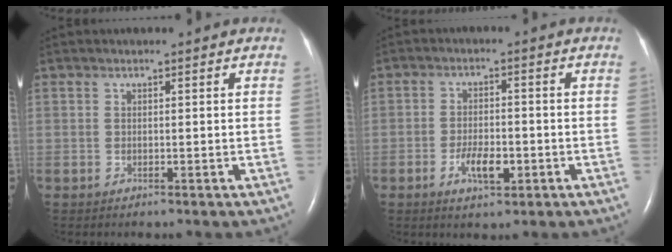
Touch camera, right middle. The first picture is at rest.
{"total": 4.7, "force": [-1.9, 1.8, 3.9], "torque": [-0.076, 0.001, -0.028]}